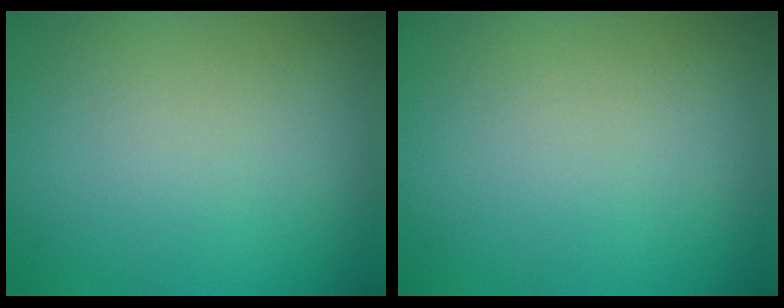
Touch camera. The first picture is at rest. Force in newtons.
{"total": 0.0}